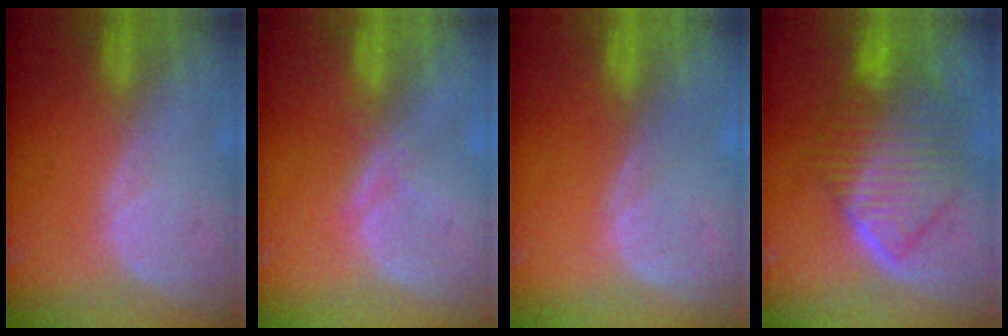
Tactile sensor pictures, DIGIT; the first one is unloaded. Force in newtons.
{"total": 1.3, "press": 1.3, "slide": 0.1}
{"total": 0.0}
{"total": 10.6, "press": 10.5, "slide": 0.9}